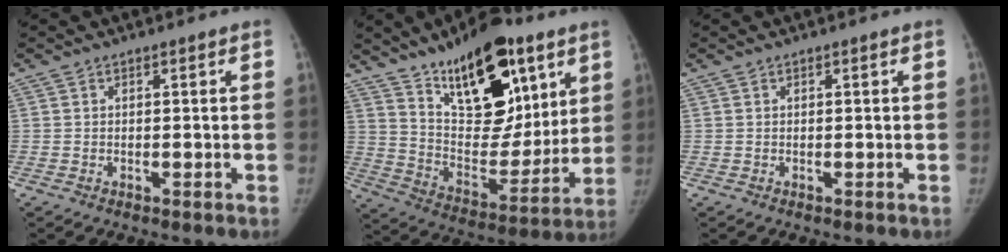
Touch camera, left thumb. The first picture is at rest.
{"total": 25.2, "force": [14.2, 11.8, 17.2], "torque": [-0.212, -0.060, 0.237]}
{"total": 0.0}